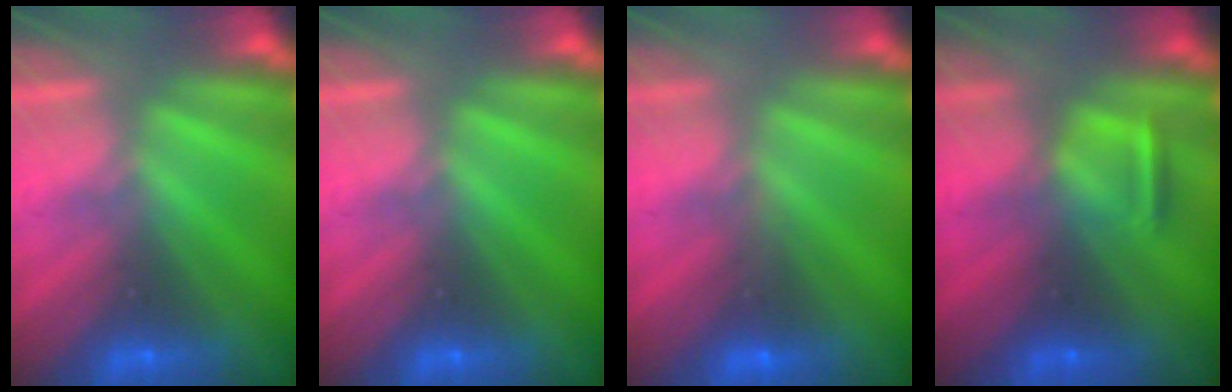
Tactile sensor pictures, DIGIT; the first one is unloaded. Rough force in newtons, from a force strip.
{"total": 0.0}
{"total": 2.9}
{"total": 2.9}